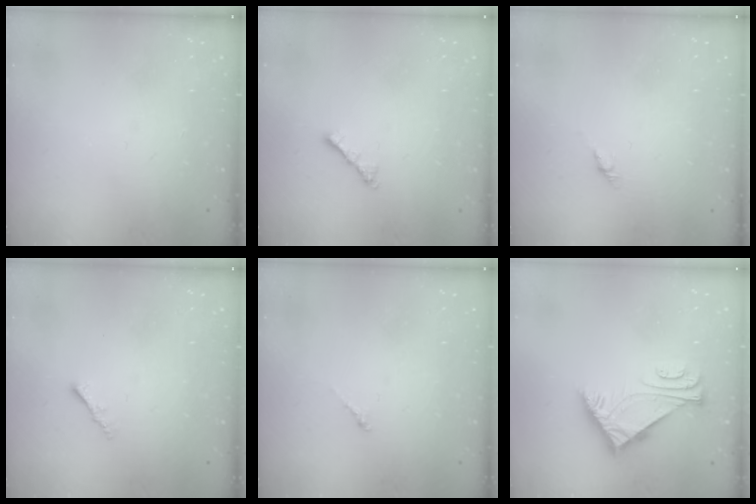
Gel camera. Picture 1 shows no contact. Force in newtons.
{"total": 2.0, "press": 1.9, "slide": 0.6}
{"total": 2.7, "press": 2.6, "slide": 0.7}
{"total": 1.2, "press": 1.1, "slide": 0.4}
{"total": 0.8, "press": 0.6, "slide": 0.4}
{"total": 6.4, "press": 6.3, "slide": 0.9}